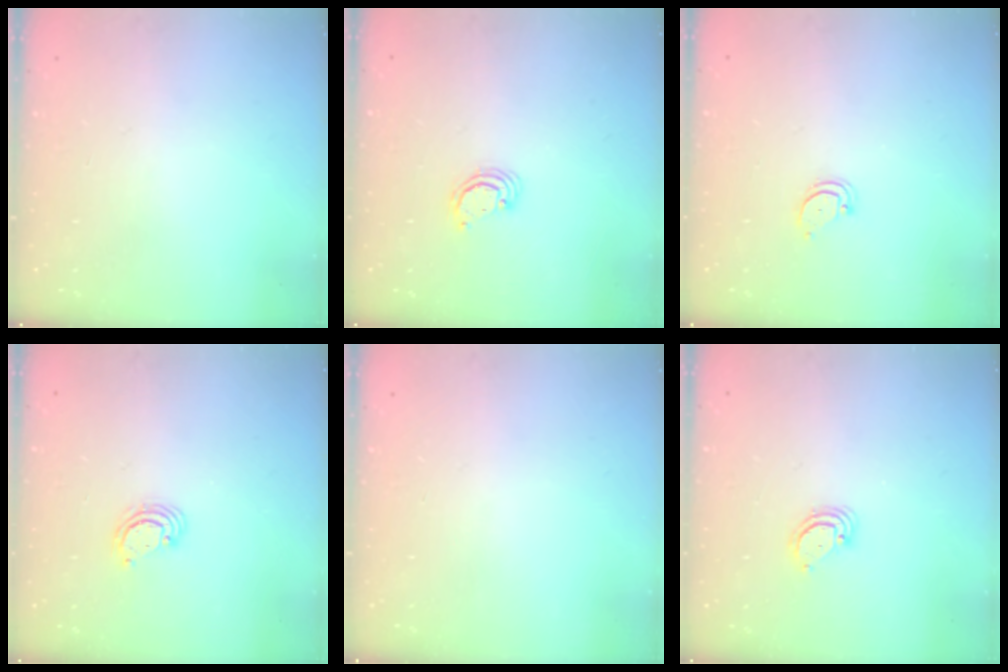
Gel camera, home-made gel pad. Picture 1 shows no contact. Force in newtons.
{"total": 2.3, "press": 2.3, "slide": 0.2}
{"total": 3.0, "press": 3.0, "slide": 0.3}
{"total": 2.5, "press": 2.5, "slide": 0.2}
{"total": 0.0}
{"total": 3.6, "press": 3.6, "slide": 0.2}